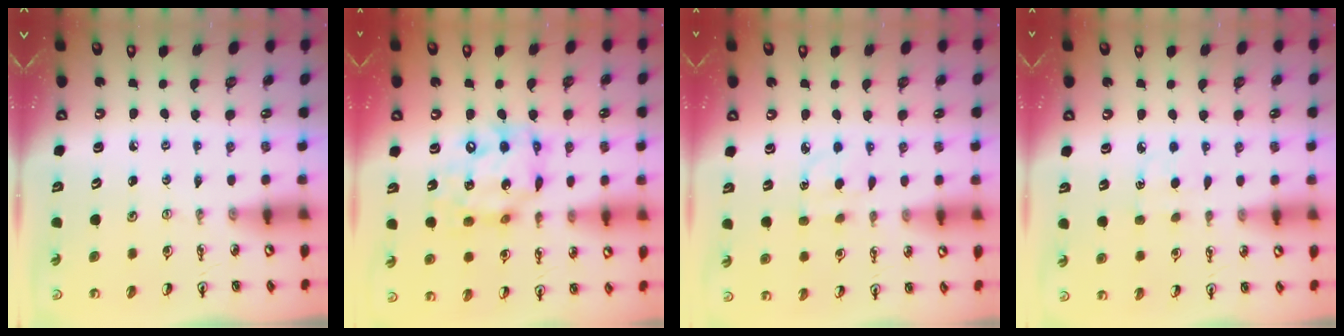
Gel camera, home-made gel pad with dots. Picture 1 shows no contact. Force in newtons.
{"total": 14.0, "press": 13.9, "slide": 1.1}
{"total": 3.9, "press": 3.9, "slide": 0.5}
{"total": 2.9, "press": 2.9, "slide": 0.3}